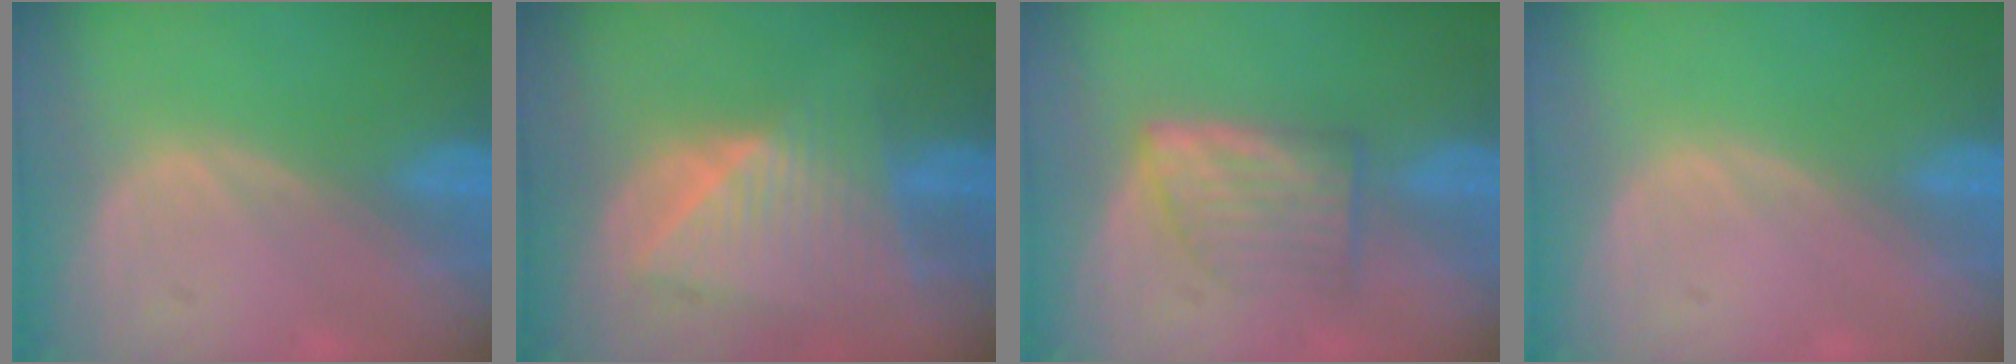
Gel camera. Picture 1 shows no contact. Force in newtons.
{"total": 9.0, "press": 7.9, "slide": 4.3}
{"total": 5.7, "press": 5.6, "slide": 1.0}
{"total": 0.0}